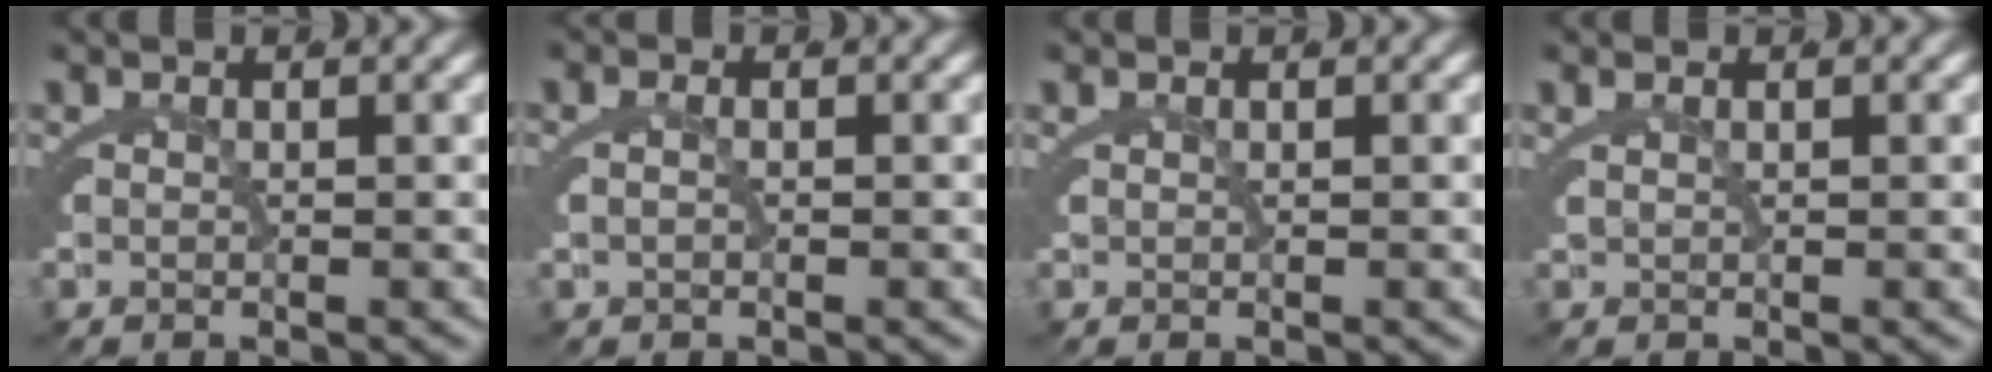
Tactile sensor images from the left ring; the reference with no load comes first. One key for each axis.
{"total": 1.0, "fx": -0.2, "fy": 0.6, "fz": 0.8, "tx": -0.018, "ty": 0.006, "tz": -0.006}
{"total": 0.6, "fx": 0.4, "fy": 0.3, "fz": 0.3, "tx": -0.009, "ty": 0.001, "tz": 0.007}
{"total": 0.8, "fx": 0.5, "fy": 0.3, "fz": 0.5, "tx": -0.013, "ty": 0.002, "tz": 0.012}